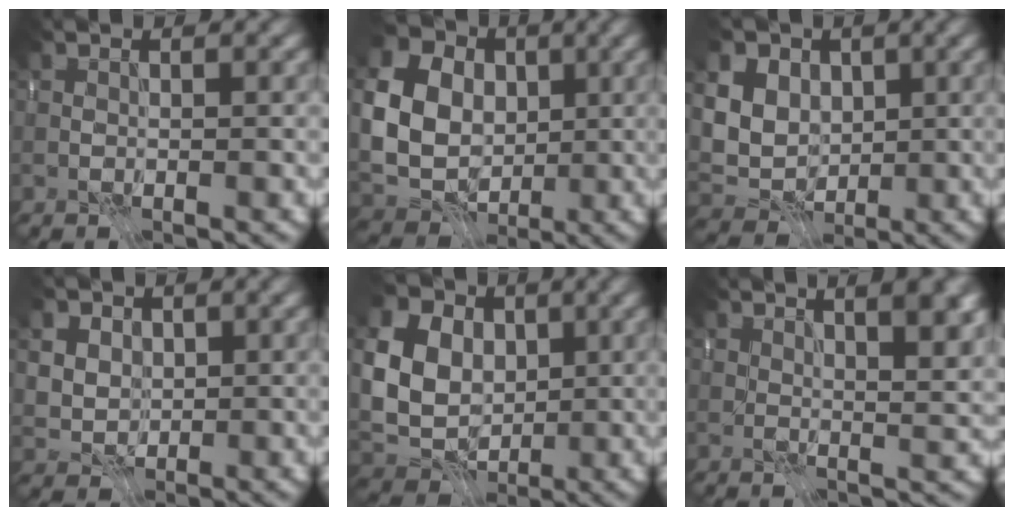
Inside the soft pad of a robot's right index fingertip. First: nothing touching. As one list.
[{"total": 11.7, "force": [1.6, 9.7, 6.3], "torque": [-0.149, 0.007, 0.020]}, {"total": 8.8, "force": [2.8, 7.1, 4.4], "torque": [-0.083, 0.016, 0.039]}, {"total": 5.3, "force": [2.3, 4.3, 2.2], "torque": [-0.053, 0.012, 0.037]}, {"total": 12.7, "force": [2.9, 10.1, 7.1], "torque": [-0.157, 0.027, 0.036]}, {"total": 6.8, "force": [3.5, 2.4, 5.3], "torque": [-0.046, 0.021, 0.038]}]